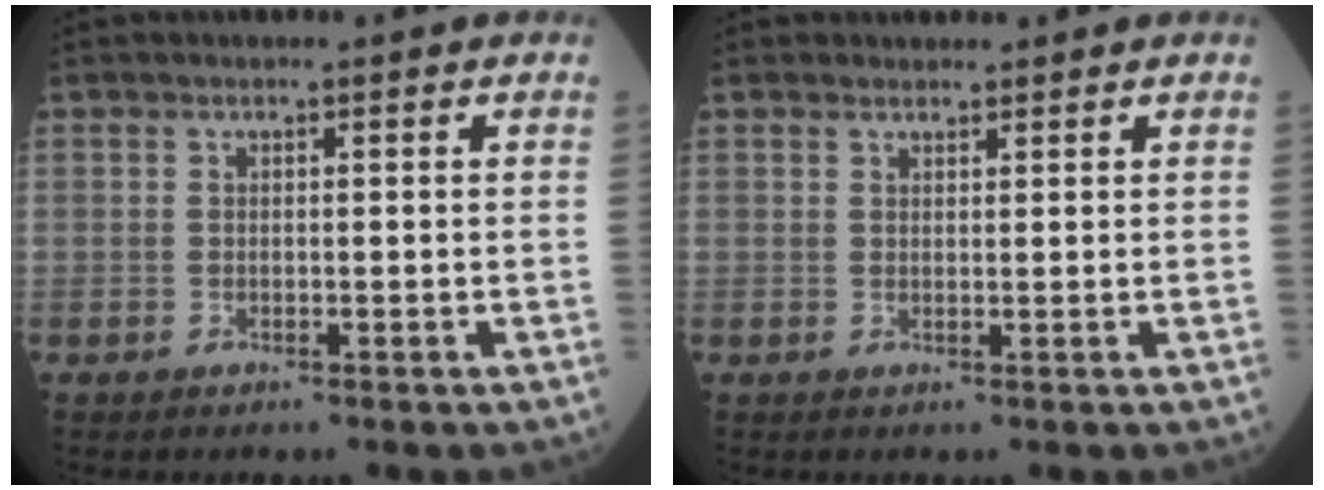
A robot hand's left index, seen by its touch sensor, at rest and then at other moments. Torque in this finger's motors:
{"motor_torque": [0.00, 0.16, -0.03, -0.01]}